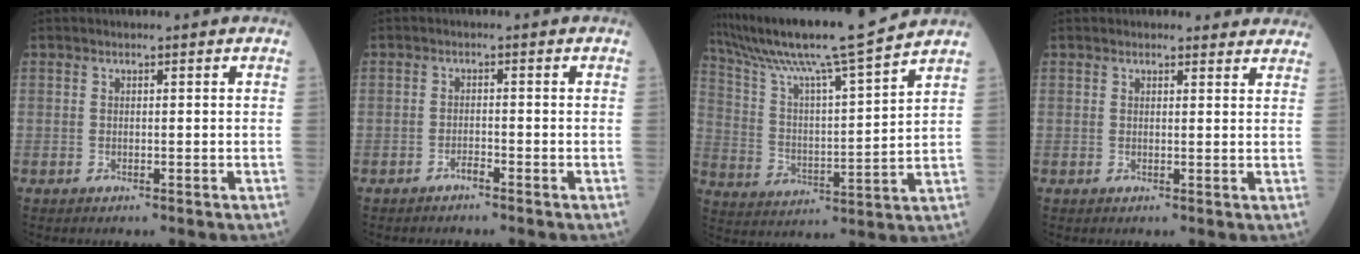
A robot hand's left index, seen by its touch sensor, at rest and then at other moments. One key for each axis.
{"total": 1.1, "fx": -1.0, "fy": 0.0, "fz": 0.4, "tx": -0.009, "ty": 0.001, "tz": -0.020}
{"total": 19.0, "fx": 16.6, "fy": -1.1, "fz": 9.1, "tx": -0.169, "ty": -0.005, "tz": 0.272}
{"total": 4.3, "fx": 4.0, "fy": 1.4, "fz": 0.3, "tx": 0.005, "ty": 0.001, "tz": 0.031}